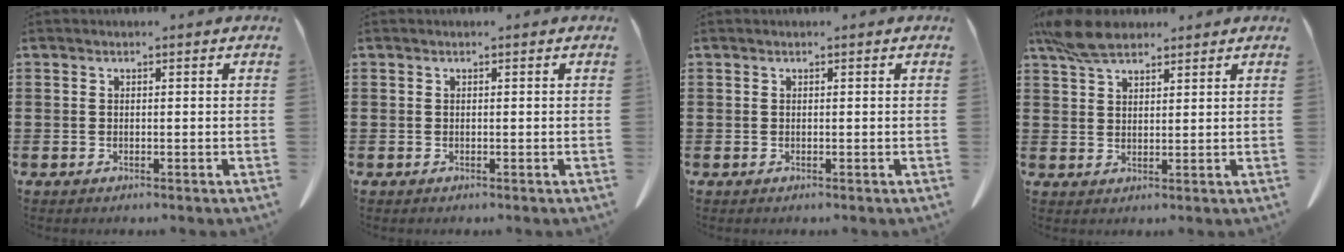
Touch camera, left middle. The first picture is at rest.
{"total": 0.0}
{"total": 0.0}
{"total": 6.2, "force": [4.9, 2.2, 3.1], "torque": [-0.075, -0.003, 0.092]}